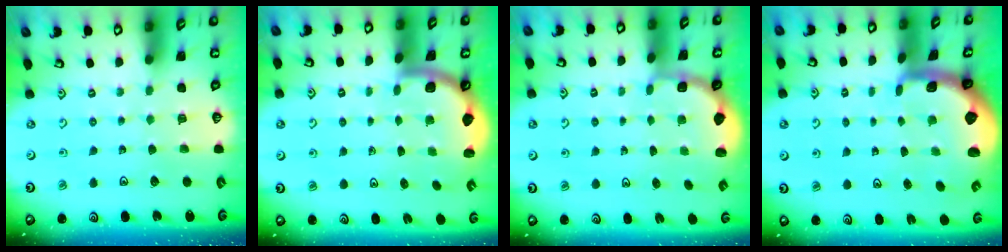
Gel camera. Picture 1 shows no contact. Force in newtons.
{"total": 1.8, "press": 1.8, "slide": 0.1}
{"total": 1.9, "press": 1.6, "slide": 1.0}
{"total": 2.6, "press": 2.5, "slide": 0.6}